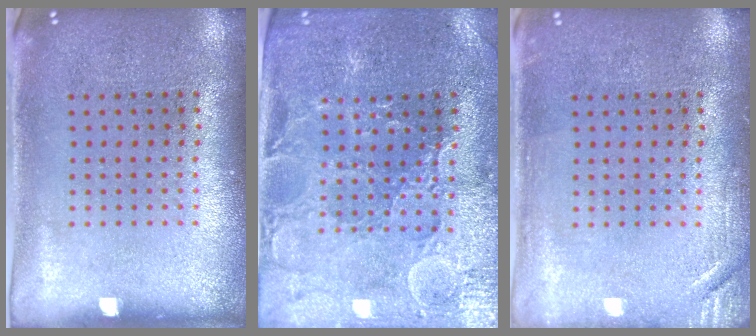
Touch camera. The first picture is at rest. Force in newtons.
{"total": 1.9, "press": 1.8, "slide": 0.5}
{"total": 1.7, "press": 1.7, "slide": 0.2}